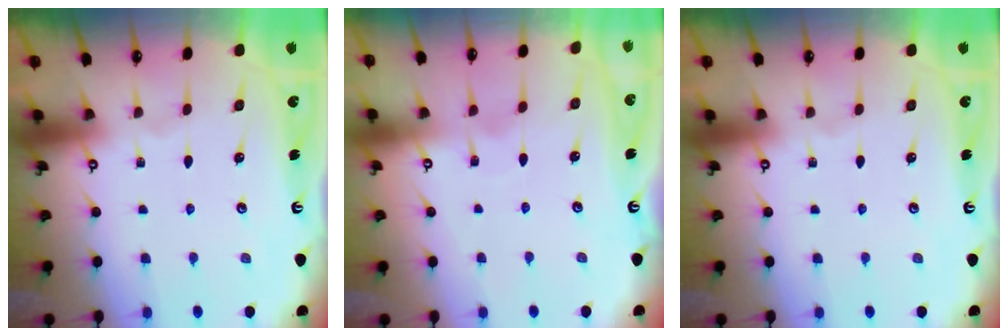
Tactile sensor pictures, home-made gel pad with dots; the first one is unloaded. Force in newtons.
{"total": 4.1, "press": 4.1, "slide": 0.4}
{"total": 0.0}